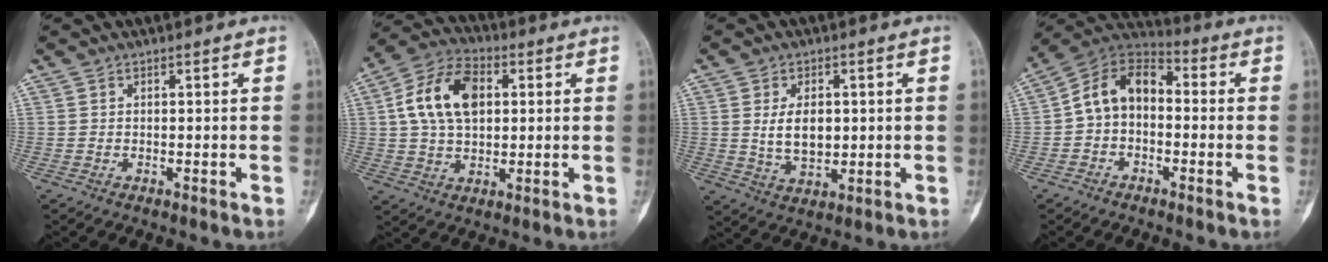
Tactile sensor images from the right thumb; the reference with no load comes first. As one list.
[{"total": 13.6, "force": [2.6, 8.7, 10.1], "torque": [-0.174, 0.015, 0.039]}, {"total": 7.1, "force": [0.8, 4.4, 5.5], "torque": [-0.079, -0.009, 0.022]}, {"total": 10.6, "force": [-0.7, 7.5, 7.5], "torque": [-0.110, 0.042, -0.032]}]